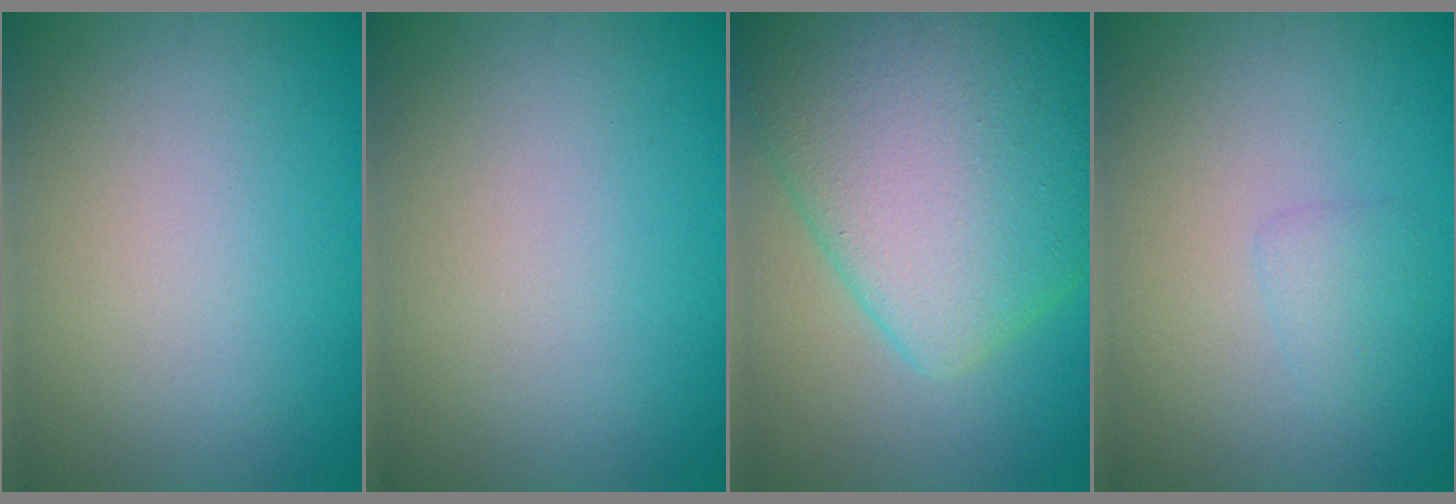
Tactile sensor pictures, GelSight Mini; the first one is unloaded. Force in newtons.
{"total": 0.0}
{"total": 13.4, "press": 13.4, "slide": 0.6}
{"total": 1.1, "press": 1.1, "slide": 0.1}